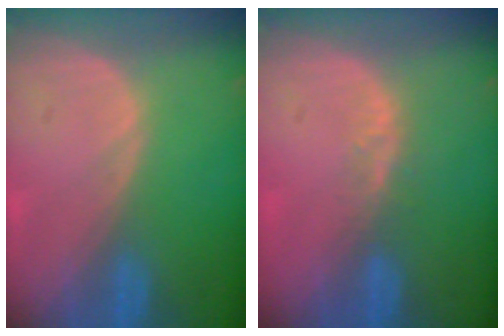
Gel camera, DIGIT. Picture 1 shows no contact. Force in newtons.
{"total": 2.4, "press": 1.8, "slide": 1.5}